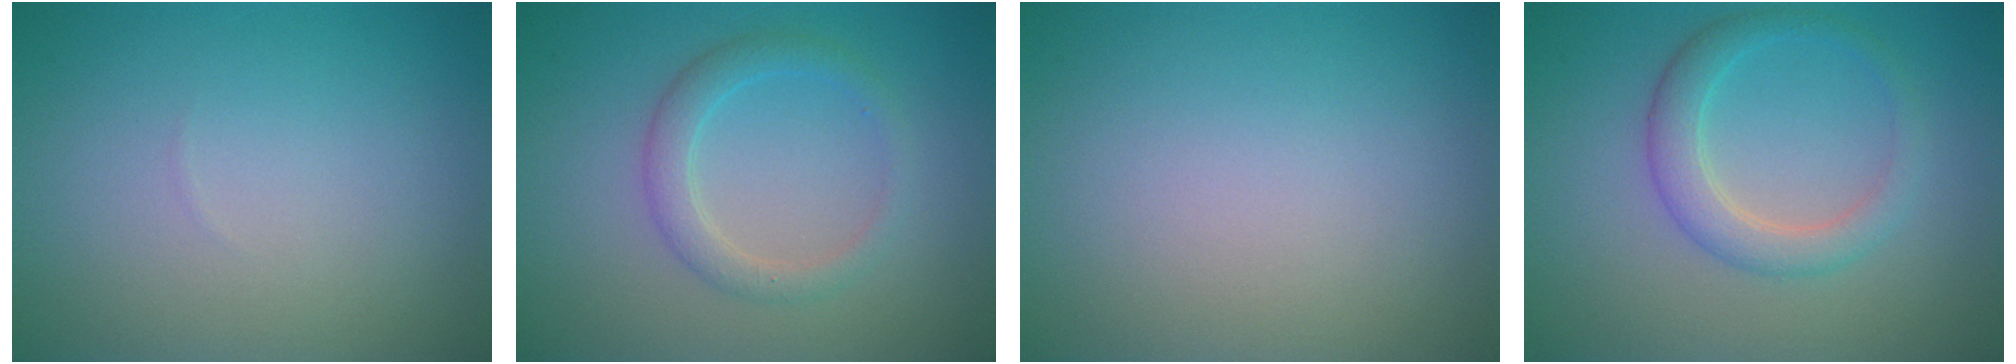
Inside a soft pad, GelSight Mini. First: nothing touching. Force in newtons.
{"total": 2.3, "press": 2.3, "slide": 0.1}
{"total": 0.0}
{"total": 3.0, "press": 3.0, "slide": 0.2}